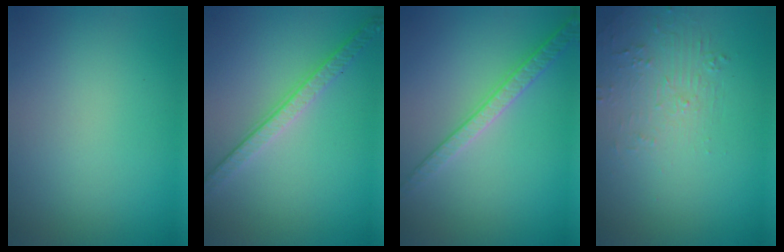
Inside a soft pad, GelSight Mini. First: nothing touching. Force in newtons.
{"total": 3.8, "press": 2.8, "slide": 2.5}
{"total": 2.8, "press": 2.4, "slide": 1.5}
{"total": 1.9, "press": 0.8, "slide": 1.7}